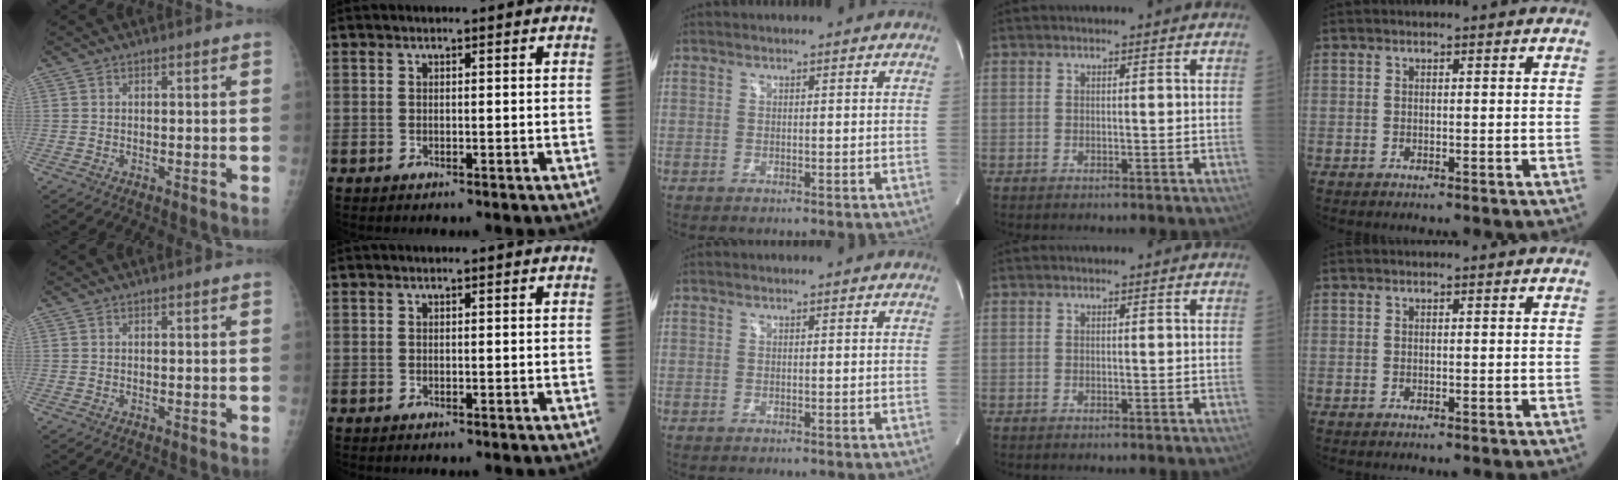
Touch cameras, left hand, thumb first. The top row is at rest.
{}